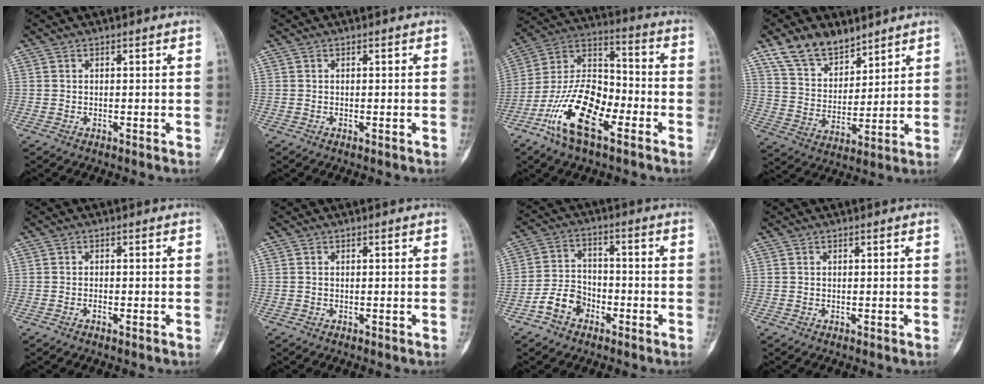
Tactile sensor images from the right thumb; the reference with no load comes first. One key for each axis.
{"total": 0.0}
{"total": 17.6, "fx": -8.1, "fy": 8.0, "fz": 13.5, "tx": -0.240, "ty": 0.054, "tz": -0.156}
{"total": 11.5, "fx": 8.5, "fy": 6.2, "fz": 4.6, "tx": -0.059, "ty": -0.045, "tz": 0.167}
{"total": 0.8, "fx": -0.5, "fy": 0.3, "fz": 0.5, "tx": -0.011, "ty": 0.004, "tz": -0.010}
{"total": 0.0}
{"total": 7.0, "fx": -3.7, "fy": 4.9, "fz": 3.2, "tx": -0.046, "ty": 0.033, "tz": -0.072}
{"total": 0.0}